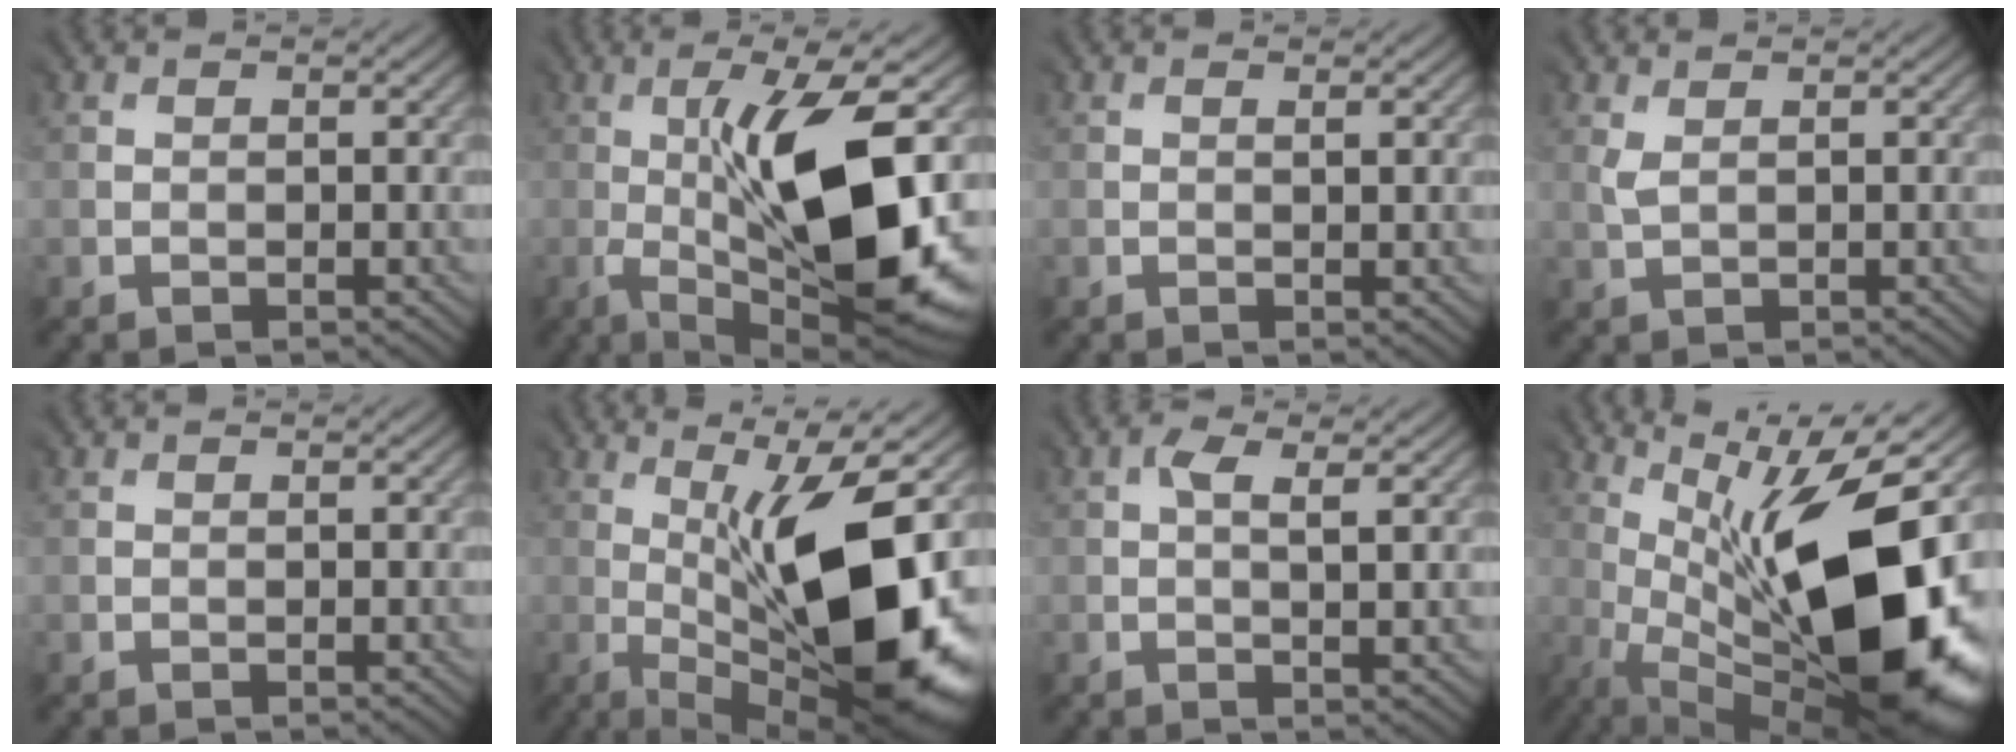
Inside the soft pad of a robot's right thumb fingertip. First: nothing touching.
{"total": 15.0, "force": [-1.7, 4.6, 14.2], "torque": [-0.233, 0.012, -0.034]}
{"total": 0.7, "force": [0.3, -0.3, 0.6], "torque": [-0.015, -0.002, 0.003]}
{"total": 1.4, "force": [1.1, 0.2, 0.8], "torque": [-0.033, 0.002, 0.024]}
{"total": 0.0}
{"total": 17.3, "force": [-1.2, 5.3, 16.4], "torque": [-0.232, 0.013, -0.026]}
{"total": 3.3, "force": [1.0, 0.9, 3.0], "torque": [-0.061, -0.001, 0.014]}
{"total": 18.1, "force": [-0.3, 7.0, 16.6], "torque": [-0.243, 0.006, -0.010]}